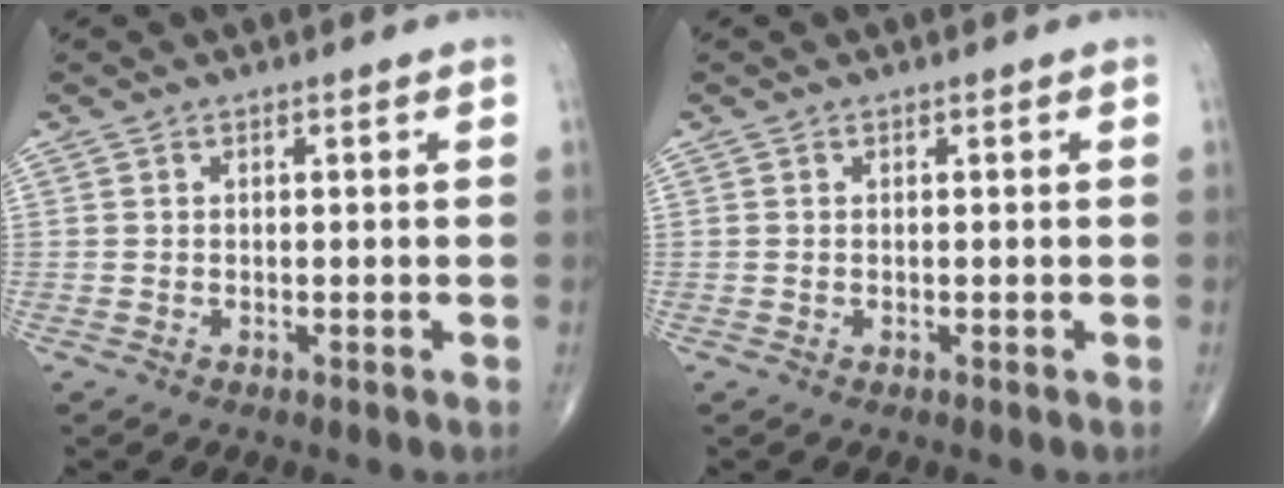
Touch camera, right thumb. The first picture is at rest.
{"total": 0.0}